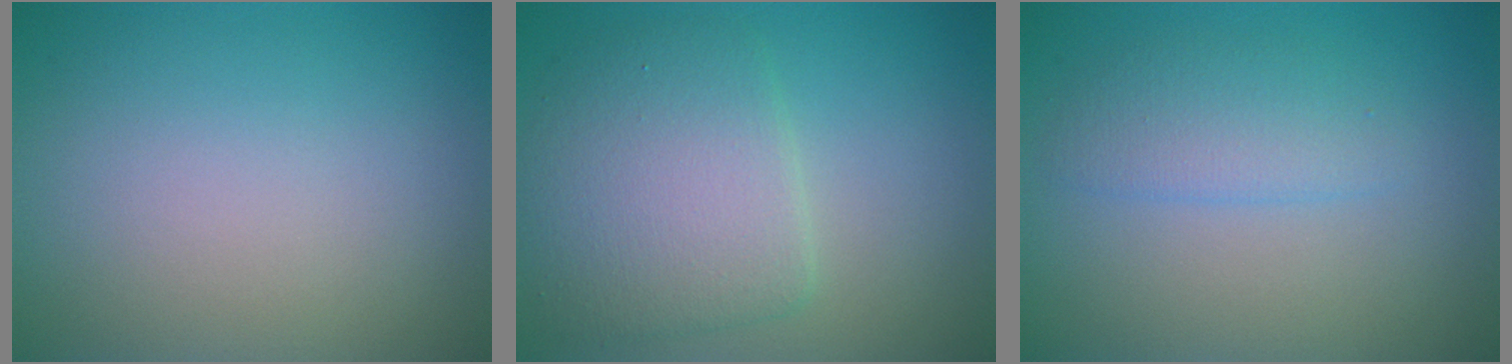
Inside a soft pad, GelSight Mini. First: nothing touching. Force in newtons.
{"total": 5.7, "press": 5.7, "slide": 0.1}
{"total": 2.4, "press": 2.4, "slide": 0.1}